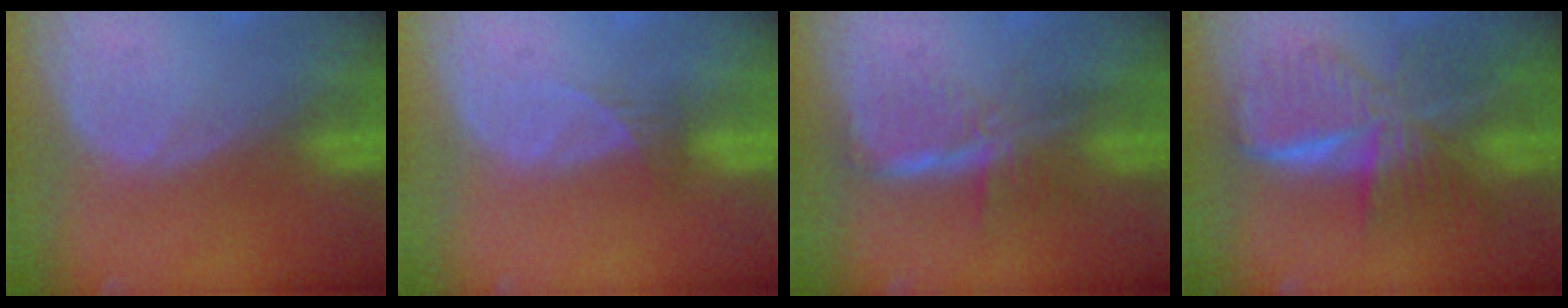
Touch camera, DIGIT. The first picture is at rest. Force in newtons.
{"total": 1.6, "press": 1.3, "slide": 0.9}
{"total": 6.0, "press": 5.2, "slide": 2.9}
{"total": 9.5, "press": 9.5, "slide": 0.6}